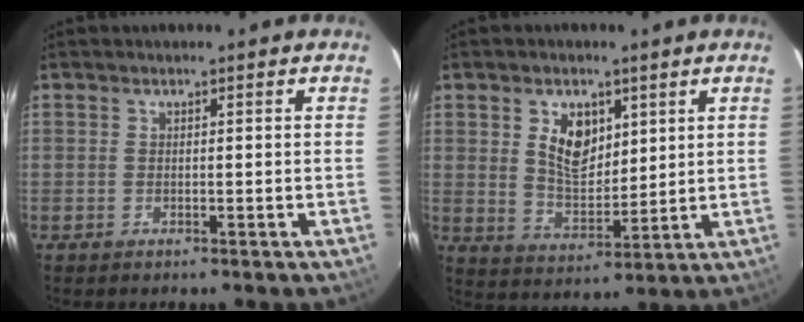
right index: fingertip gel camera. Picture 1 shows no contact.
{"total": 8.5, "force": [3.3, 5.2, 5.9], "torque": [-0.103, 0.005, 0.070]}